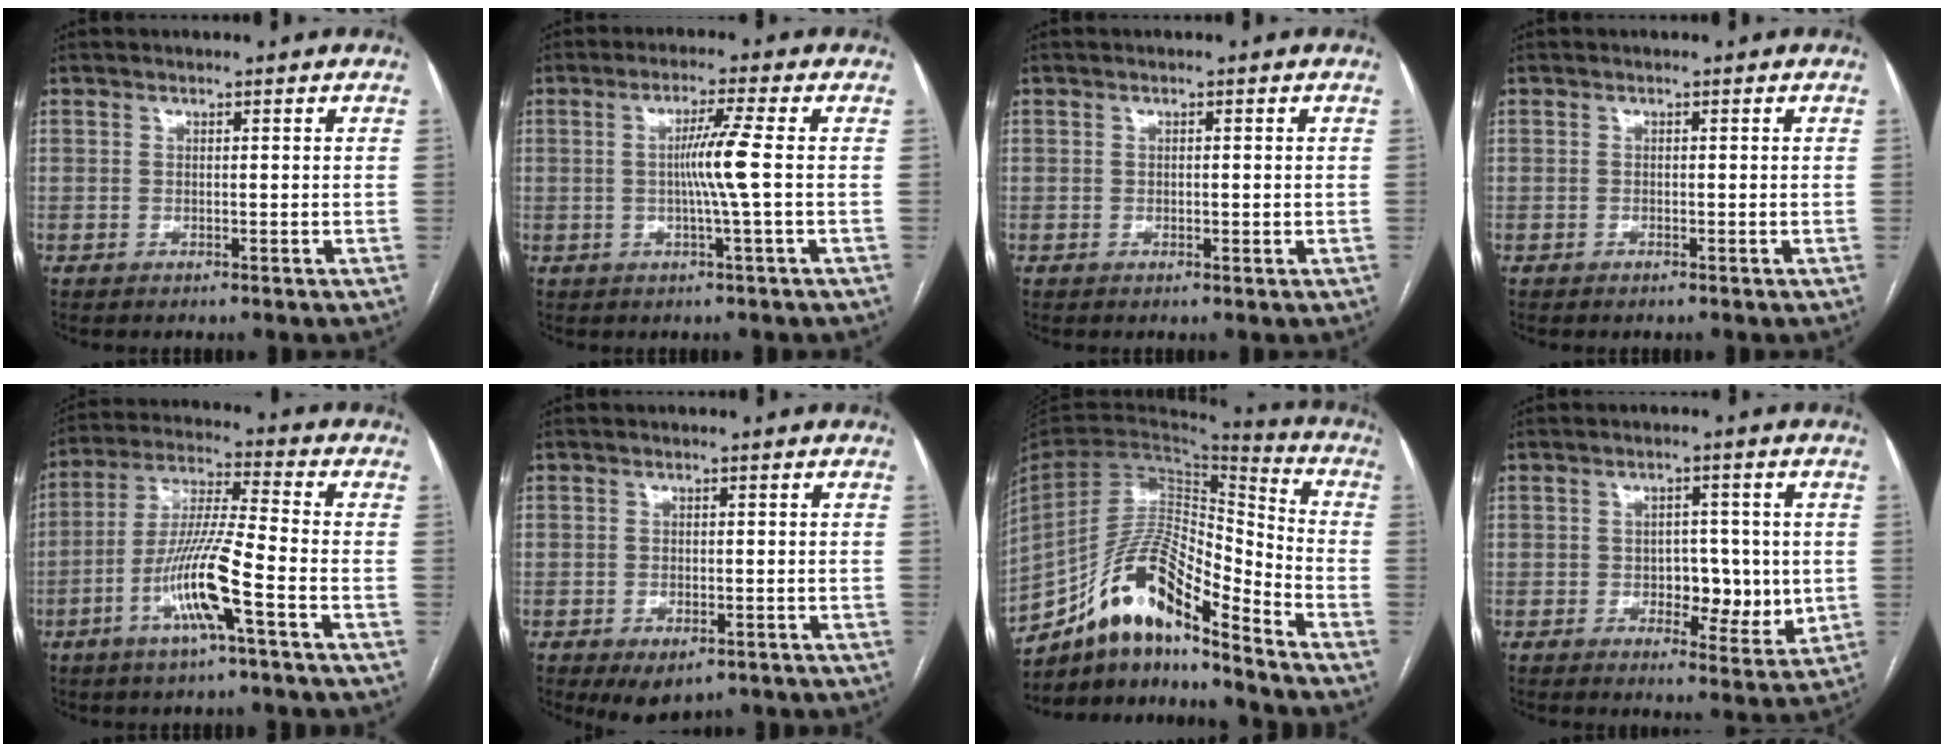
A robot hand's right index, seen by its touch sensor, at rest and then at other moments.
{"total": 5.5, "force": [-0.2, -1.4, 5.3], "torque": [-0.098, 0.001, -0.001]}
{"total": 0.8, "force": [-0.1, 0.3, 0.7], "torque": [-0.013, -0.001, -0.001]}
{"total": 0.0}
{"total": 12.0, "force": [-4.9, 0.0, 11.0], "torque": [-0.219, -0.001, -0.096]}
{"total": 4.4, "force": [-2.7, 2.4, 2.6], "torque": [-0.036, -0.005, -0.028]}
{"total": 15.8, "force": [-11.4, 3.1, 10.4], "torque": [-0.198, 0.029, -0.203]}
{"total": 7.2, "force": [-0.4, 3.9, 6.0], "torque": [-0.073, 0.002, 0.002]}